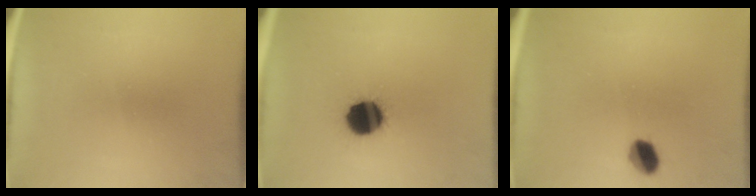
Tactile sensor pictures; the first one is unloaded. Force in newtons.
{"total": 12.1}
{"total": 4.6}